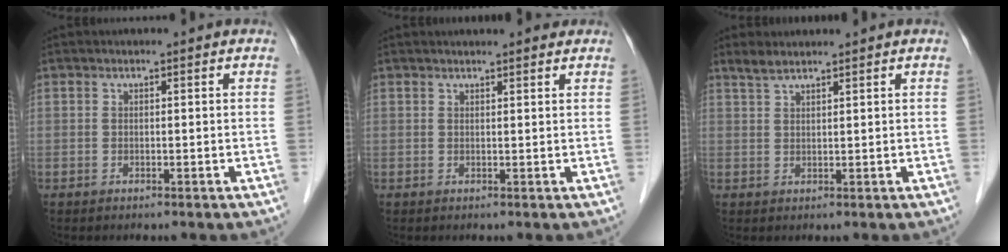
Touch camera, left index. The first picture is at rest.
{"total": 4.7, "force": [4.1, 0.9, 2.0], "torque": [-0.025, 0.017, 0.048]}
{"total": 2.0, "force": [1.9, 0.2, 0.8], "torque": [-0.021, 0.010, 0.041]}